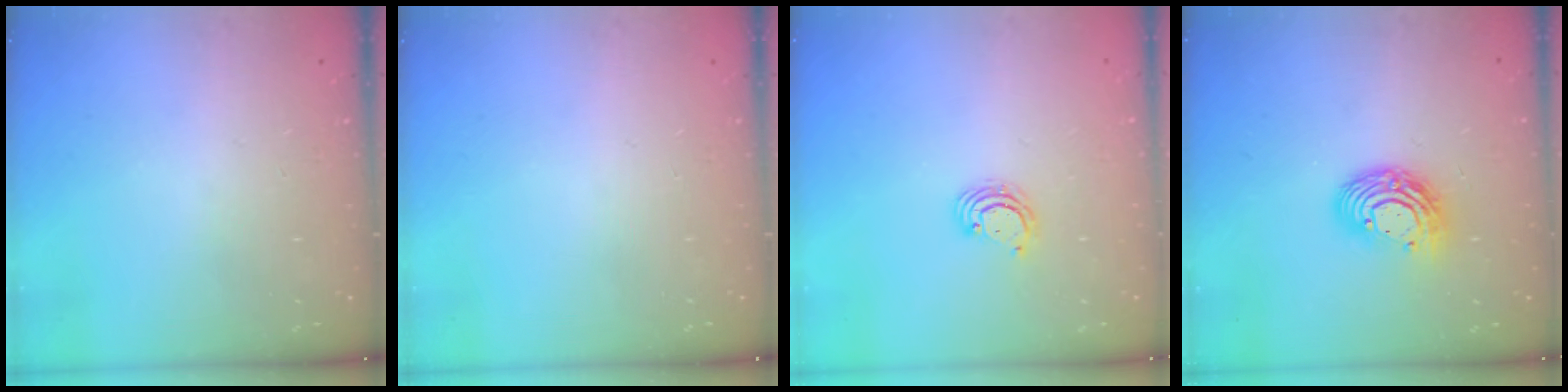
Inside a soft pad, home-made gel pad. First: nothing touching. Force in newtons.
{"total": 0.0}
{"total": 3.5, "press": 3.5, "slide": 0.2}
{"total": 11.7, "press": 11.7, "slide": 0.9}